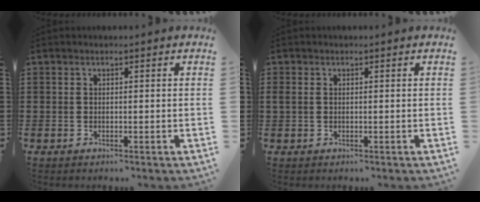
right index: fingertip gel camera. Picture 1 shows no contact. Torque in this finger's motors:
{"motor_torque": [0.55, 0.65, 0.02, 0.04]}